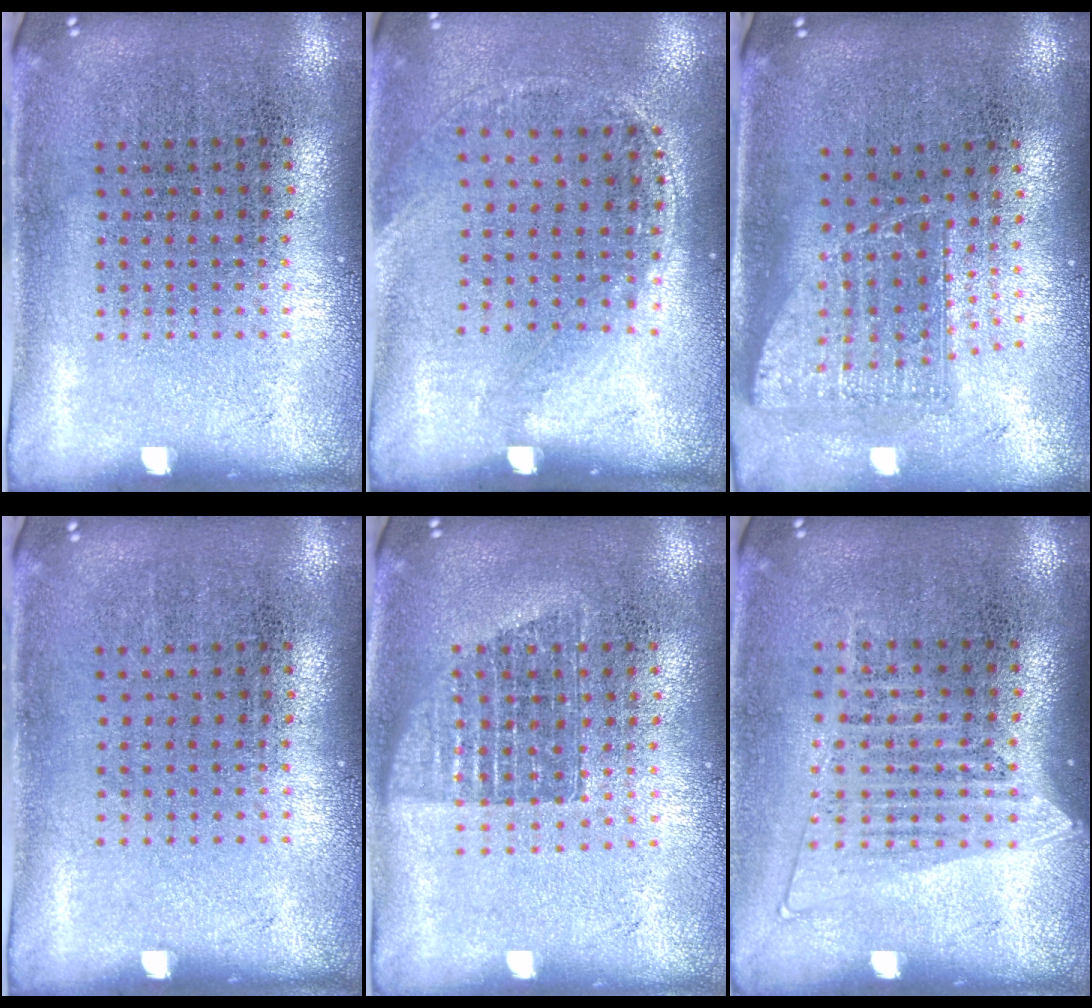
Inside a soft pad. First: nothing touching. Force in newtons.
{"total": 1.4, "press": 1.0, "slide": 1.0}
{"total": 1.7, "press": 1.3, "slide": 1.0}
{"total": 0.0}
{"total": 1.3, "press": 1.1, "slide": 0.8}
{"total": 1.4, "press": 1.3, "slide": 0.6}